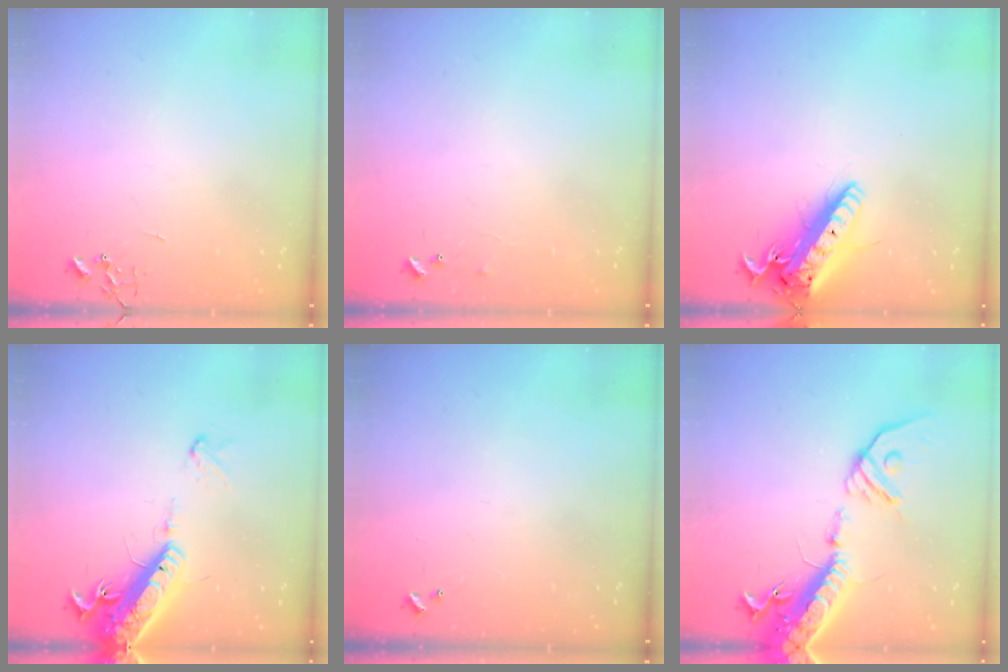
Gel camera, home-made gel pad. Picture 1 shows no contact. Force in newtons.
{"total": 6.4, "press": 6.3, "slide": 0.5}
{"total": 19.8, "press": 19.4, "slide": 4.0}
{"total": 17.9, "press": 17.5, "slide": 3.9}
{"total": 0.0}
{"total": 20.4, "press": 19.9, "slide": 4.3}